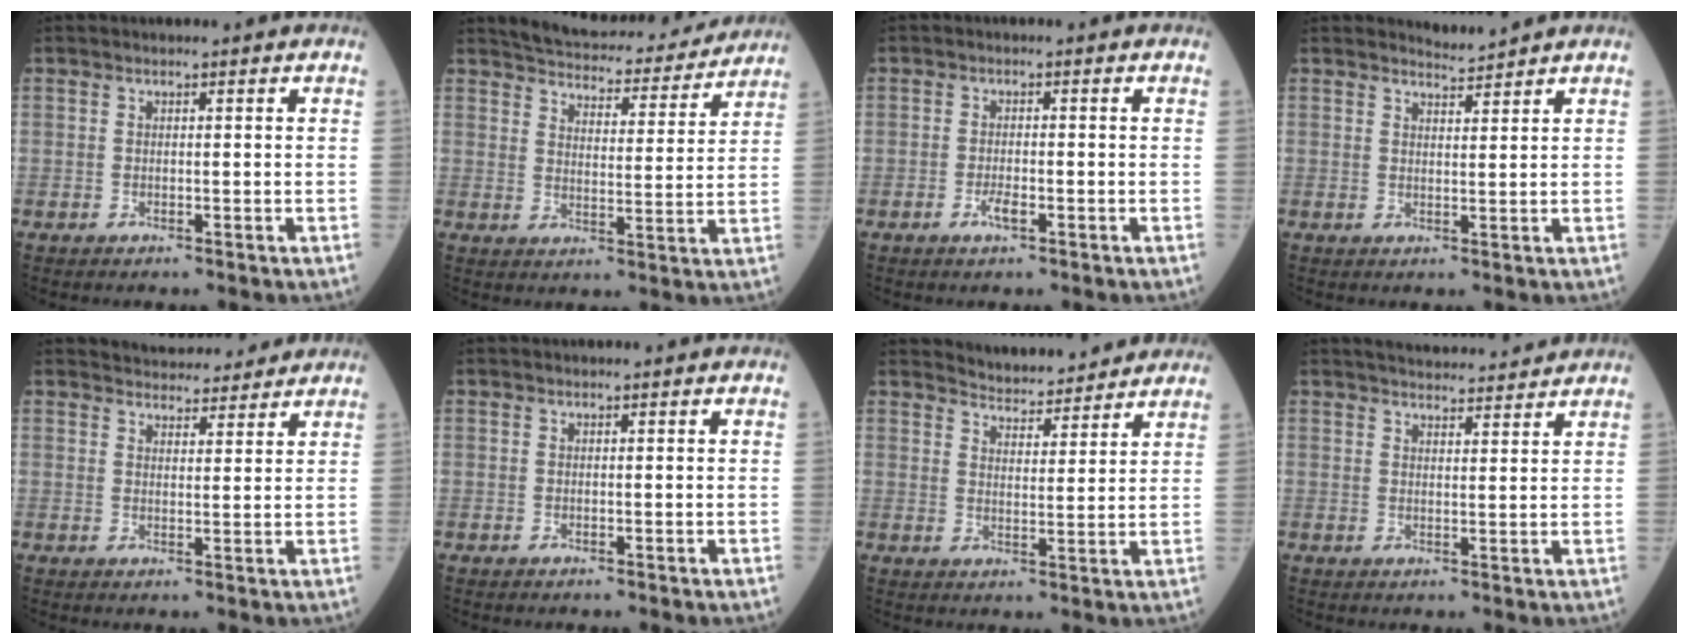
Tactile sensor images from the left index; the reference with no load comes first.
{"total": 16.8, "force": [15.9, 3.3, 4.4], "torque": [-0.052, -0.001, 0.202]}
{"total": 2.0, "force": [-1.1, 0.4, 1.6], "torque": [-0.036, -0.001, -0.018]}
{"total": 2.0, "force": [1.9, -0.5, -0.4], "torque": [-0.003, -0.006, 0.038]}
{"total": 6.6, "force": [6.3, 1.7, 1.0], "torque": [-0.010, 0.012, 0.080]}
{"total": 0.0}
{"total": 8.1, "force": [7.8, 1.4, 1.2], "torque": [-0.022, 0.011, 0.109]}
{"total": 10.0, "force": [9.6, 1.1, 2.8], "torque": [-0.040, 0.014, 0.129]}